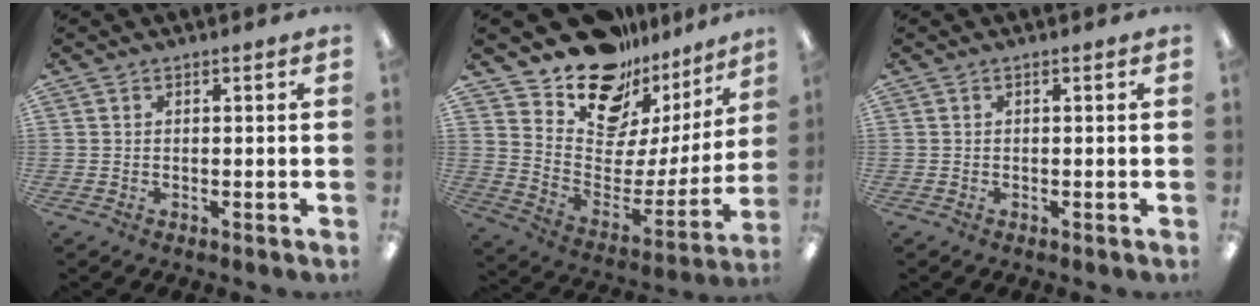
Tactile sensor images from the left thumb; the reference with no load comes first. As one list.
[{"total": 17.4, "force": [14.2, 8.4, 5.6], "torque": [-0.103, -0.124, 0.252]}, {"total": 0.0}]